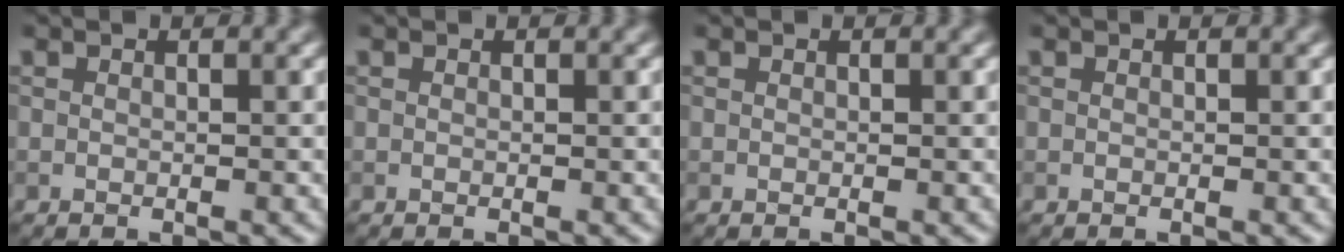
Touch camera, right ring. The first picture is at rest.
{"total": 0.0}
{"total": 0.0}
{"total": 0.0}